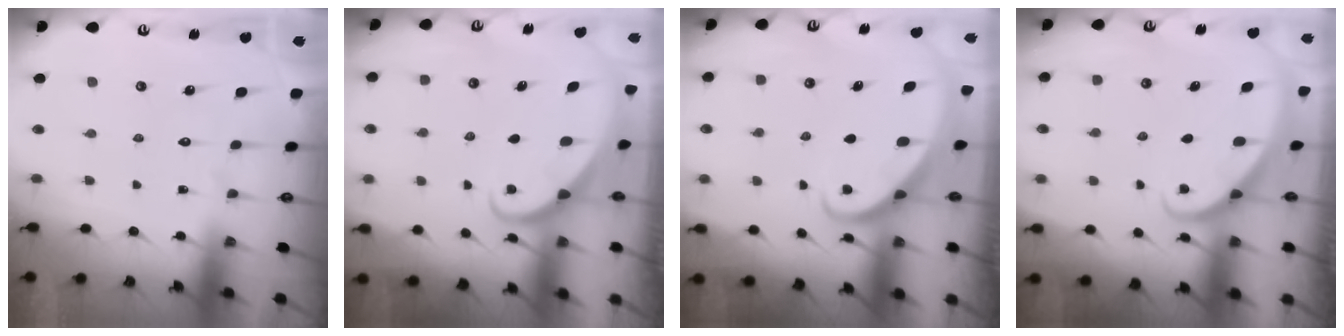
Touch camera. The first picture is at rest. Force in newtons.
{"total": 1.9, "press": 1.9, "slide": 0.2}
{"total": 2.2, "press": 2.2, "slide": 0.3}
{"total": 2.1, "press": 2.1, "slide": 0.1}